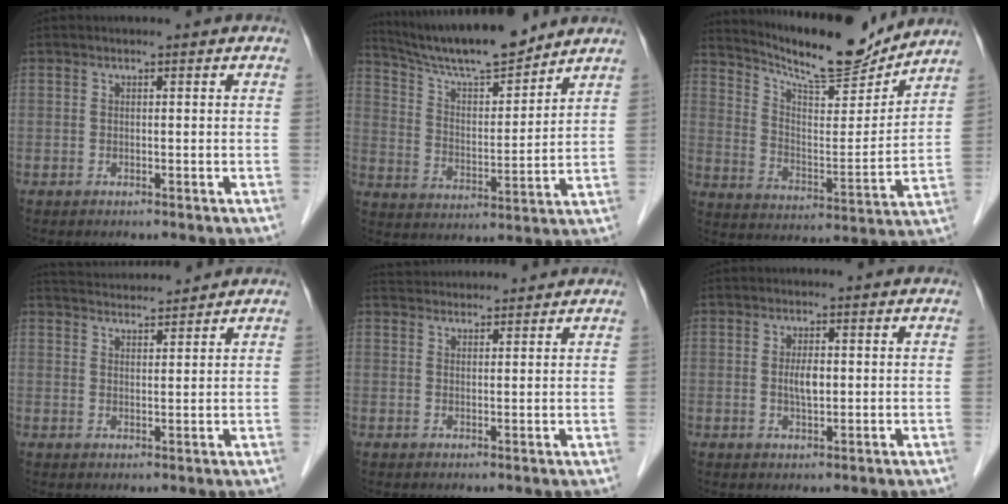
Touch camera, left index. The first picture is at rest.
{"total": 13.7, "force": [12.6, 1.1, 5.5], "torque": [-0.101, 0.004, 0.220]}
{"total": 15.1, "force": [14.2, 1.5, 5.1], "torque": [-0.097, -0.013, 0.226]}
{"total": 7.9, "force": [7.7, 0.3, 1.7], "torque": [-0.035, 0.024, 0.122]}
{"total": 6.9, "force": [6.7, 0.9, 1.1], "torque": [-0.022, 0.037, 0.102]}
{"total": 2.5, "force": [0.2, 0.8, 2.4], "torque": [-0.047, -0.002, 0.005]}